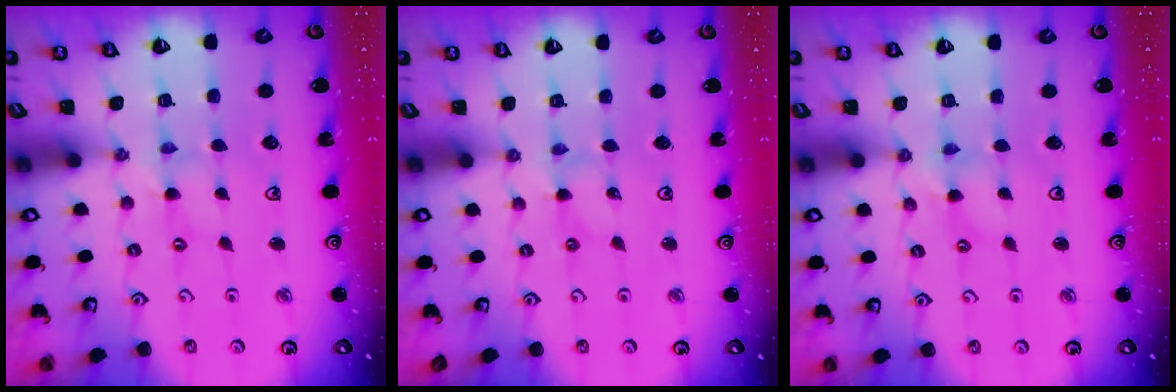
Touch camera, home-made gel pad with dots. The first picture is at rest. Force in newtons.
{"total": 0.0}
{"total": 2.5, "press": 2.5, "slide": 0.3}